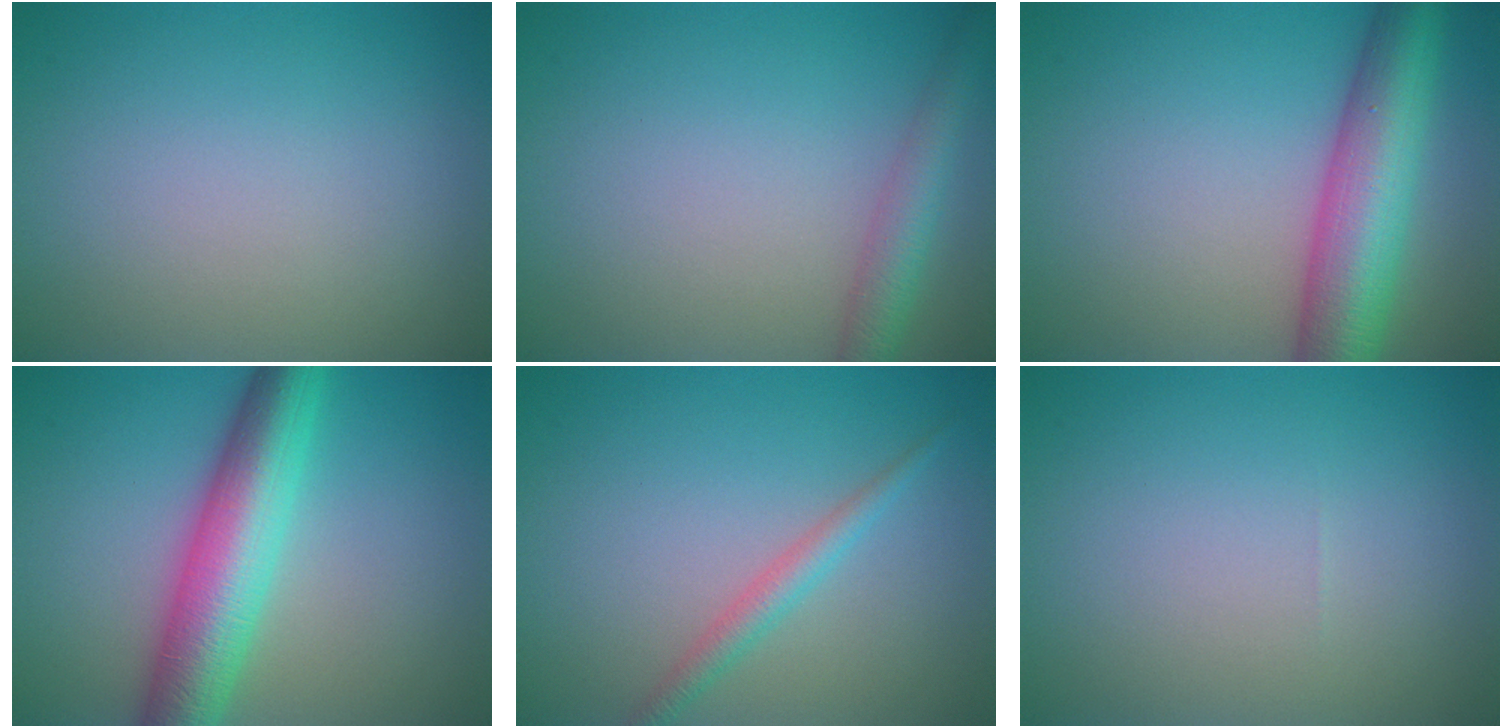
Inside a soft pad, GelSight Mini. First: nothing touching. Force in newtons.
{"total": 3.0, "press": 3.0, "slide": 0.1}
{"total": 8.9, "press": 8.9, "slide": 0.3}
{"total": 8.1, "press": 8.1, "slide": 0.1}
{"total": 2.0, "press": 2.0, "slide": 0.0}
{"total": 0.0}